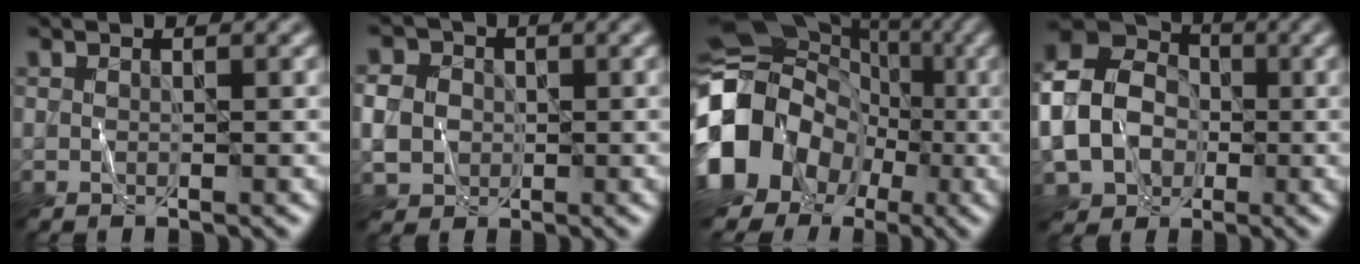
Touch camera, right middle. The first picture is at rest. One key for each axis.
{"total": 3.5, "fx": -0.2, "fy": 3.2, "fz": 1.5, "tx": -0.031, "ty": 0.003, "tz": -0.007}
{"total": 15.3, "fx": -3.2, "fy": 12.9, "fz": 7.6, "tx": -0.183, "ty": -0.002, "tz": -0.086}
{"total": 11.1, "fx": -1.6, "fy": 9.1, "fz": 6.2, "tx": -0.136, "ty": -0.012, "tz": -0.047}